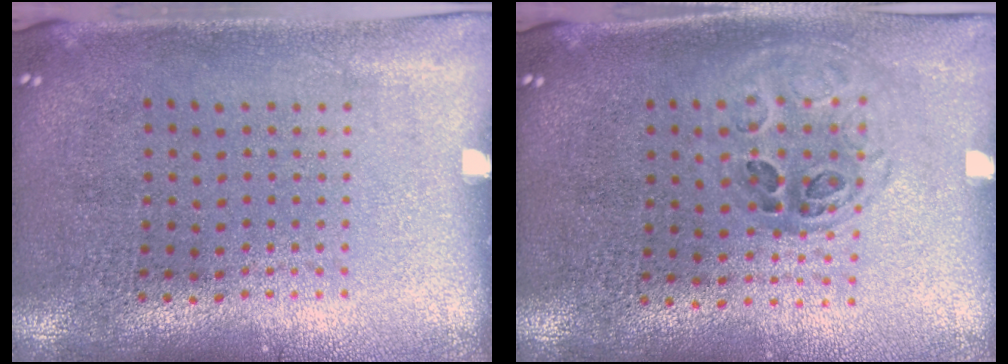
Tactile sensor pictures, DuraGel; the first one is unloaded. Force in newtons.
{"total": 1.0, "press": 0.9, "slide": 0.4}